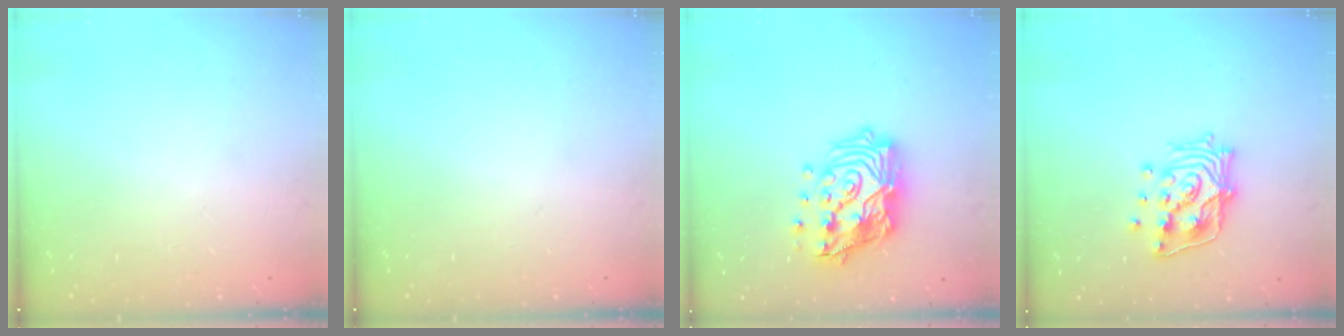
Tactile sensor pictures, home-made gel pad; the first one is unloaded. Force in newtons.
{"total": 0.0}
{"total": 18.6, "press": 18.6, "slide": 1.4}
{"total": 15.2, "press": 15.1, "slide": 2.0}